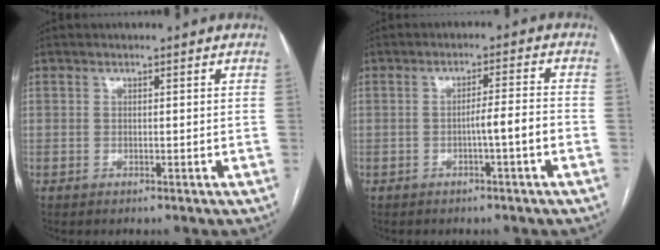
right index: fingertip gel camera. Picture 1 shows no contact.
{"total": 4.1, "force": [-1.5, -0.4, 3.8], "torque": [-0.055, 0.009, -0.024]}